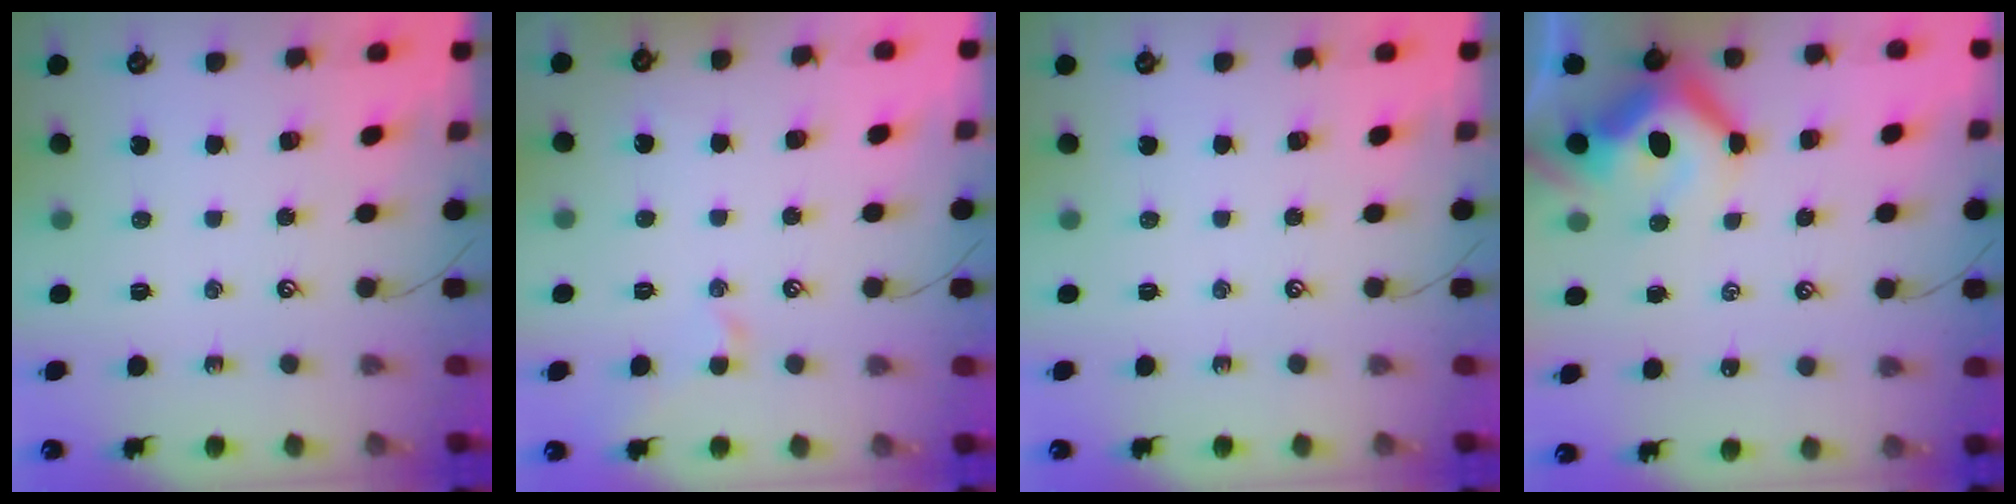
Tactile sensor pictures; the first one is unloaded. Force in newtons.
{"total": 1.7, "press": 1.6, "slide": 0.3}
{"total": 0.0}
{"total": 13.0, "press": 12.9, "slide": 1.7}